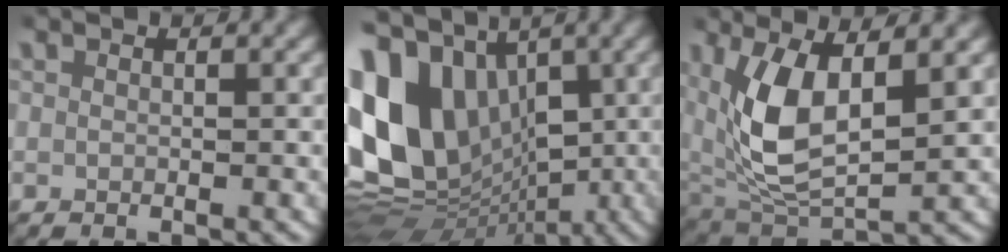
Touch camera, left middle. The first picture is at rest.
{"total": 19.1, "force": [-0.8, 14.3, 12.6], "torque": [-0.252, -0.043, -0.002]}
{"total": 6.7, "force": [1.3, 3.4, 5.7], "torque": [-0.137, -0.005, 0.034]}